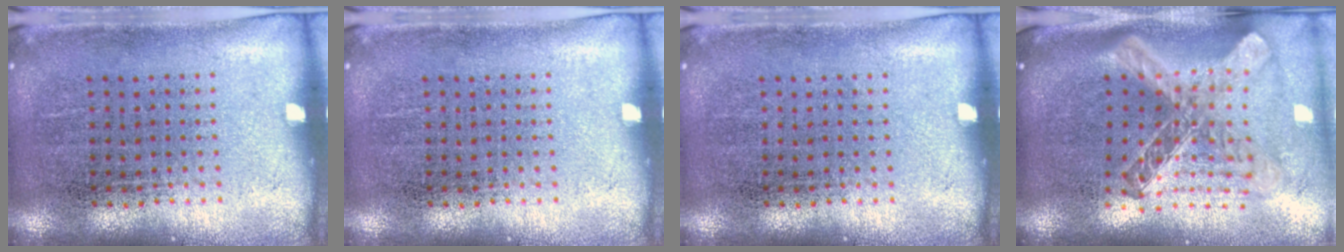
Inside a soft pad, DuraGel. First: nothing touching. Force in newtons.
{"total": 0.0}
{"total": 0.0}
{"total": 2.7, "press": 2.0, "slide": 1.9}